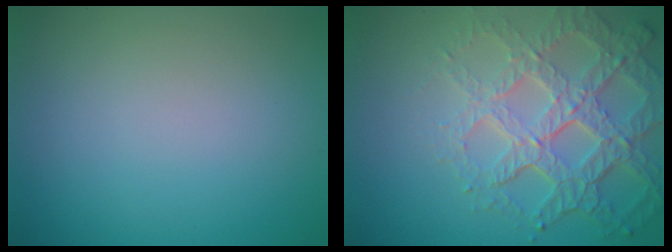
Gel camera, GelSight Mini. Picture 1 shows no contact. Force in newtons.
{"total": 7.5, "press": 5.2, "slide": 5.4}